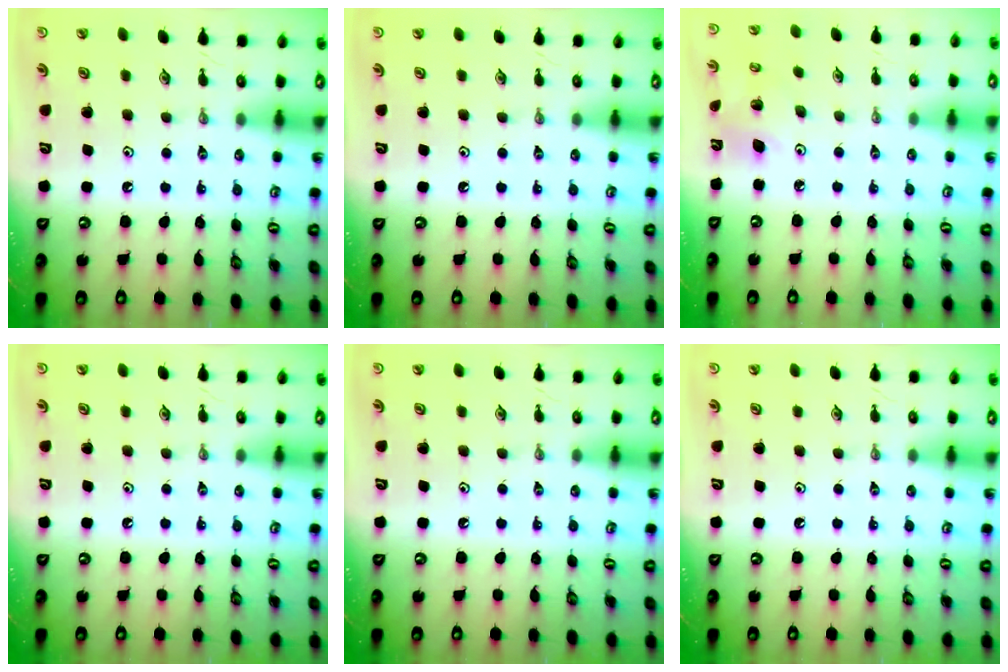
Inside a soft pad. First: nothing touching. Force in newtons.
{"total": 0.0}
{"total": 5.9, "press": 5.9, "slide": 0.3}
{"total": 0.0}
{"total": 0.0}
{"total": 0.0}